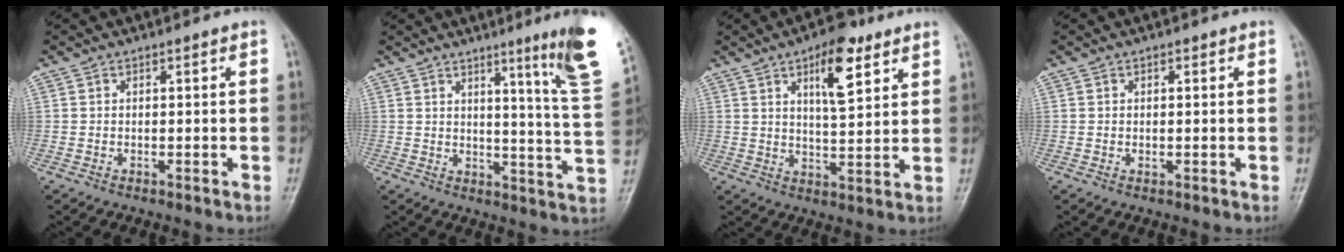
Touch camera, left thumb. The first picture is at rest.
{"total": 14.5, "force": [8.1, 0.2, 12.1], "torque": [-0.147, -0.056, 0.103]}
{"total": 9.9, "force": [5.2, 3.5, 7.6], "torque": [-0.102, -0.026, 0.081]}
{"total": 0.7, "force": [0.2, 0.6, 0.4], "torque": [-0.002, -0.001, 0.001]}